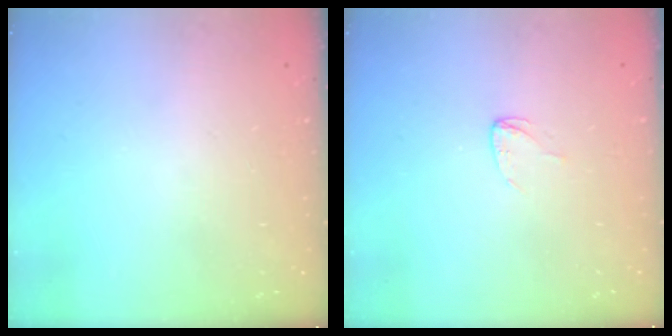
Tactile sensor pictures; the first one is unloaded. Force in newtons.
{"total": 3.4, "press": 3.3, "slide": 0.3}